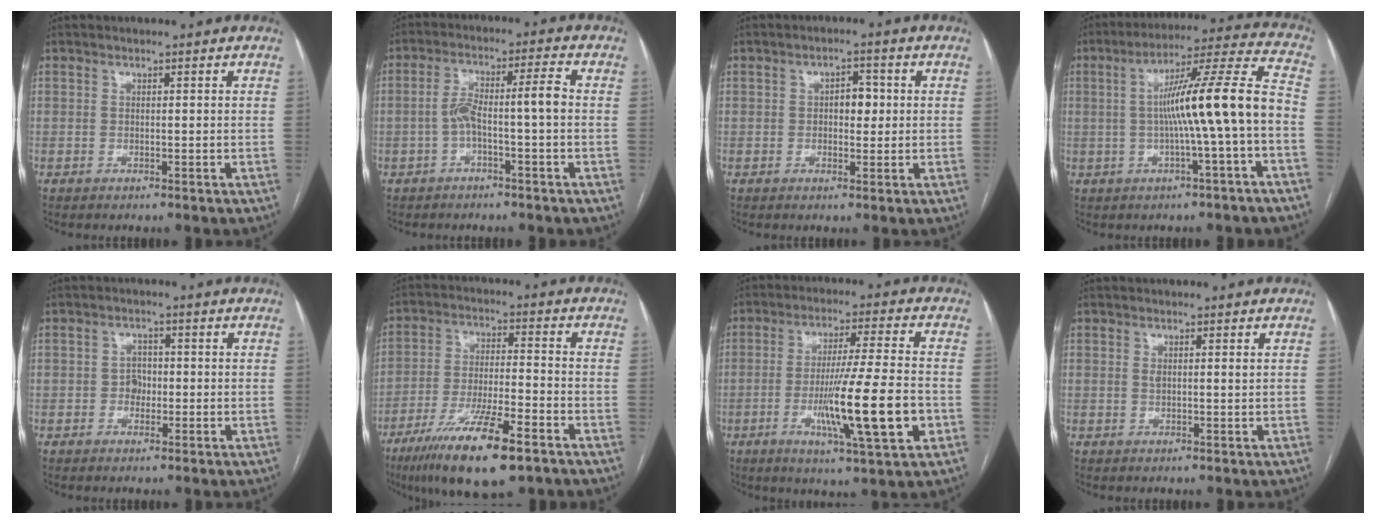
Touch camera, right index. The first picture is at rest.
{"total": 6.5, "force": [-1.4, 0.4, 6.3], "torque": [-0.119, 0.032, -0.022]}
{"total": 3.4, "force": [0.3, 1.9, 2.8], "torque": [-0.039, 0.010, 0.005]}
{"total": 13.7, "force": [-1.7, -0.7, 13.5], "torque": [-0.212, 0.025, -0.029]}
{"total": 2.3, "force": [-0.4, 1.9, 1.3], "torque": [-0.012, 0.008, -0.008]}
{"total": 15.1, "force": [-9.4, 2.3, 11.6], "torque": [-0.215, -0.032, -0.162]}
{"total": 14.5, "force": [-4.0, 0.1, 14.0], "torque": [-0.243, -0.019, -0.067]}
{"total": 0.9, "force": [0.3, 0.1, 0.8], "torque": [-0.019, -0.002, 0.007]}